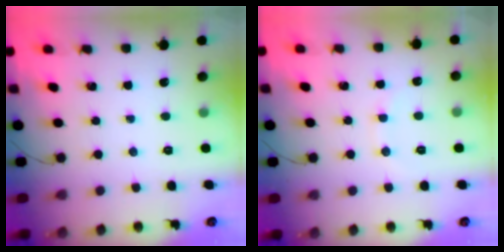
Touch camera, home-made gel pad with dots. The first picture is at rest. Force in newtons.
{"total": 4.2, "press": 4.1, "slide": 1.0}